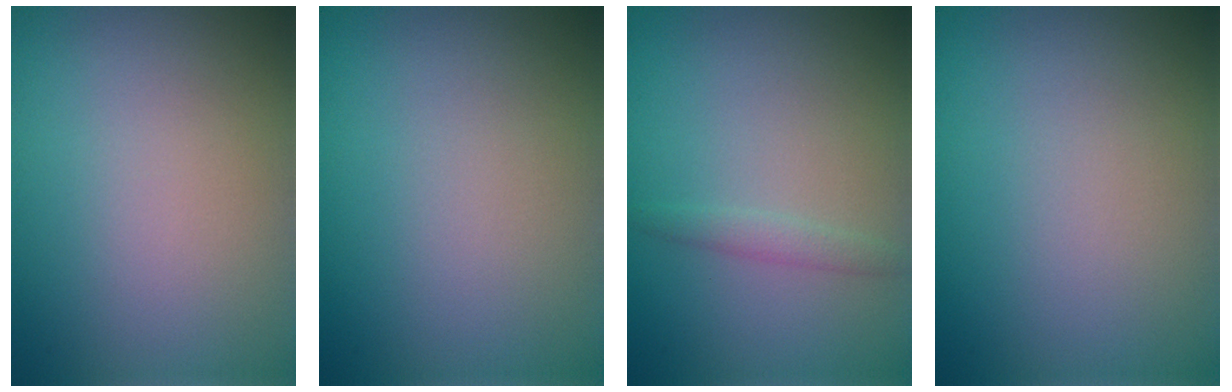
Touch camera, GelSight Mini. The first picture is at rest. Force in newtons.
{"total": 0.0}
{"total": 1.2, "press": 1.2, "slide": 0.1}
{"total": 0.0}